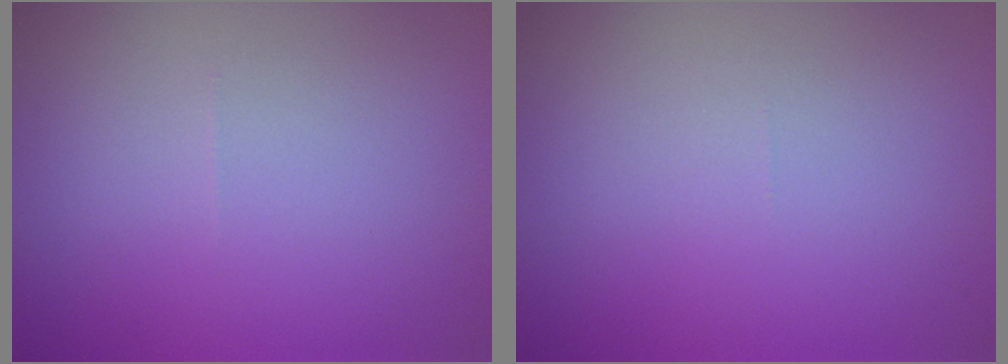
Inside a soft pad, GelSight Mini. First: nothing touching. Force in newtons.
{"total": 0.0}